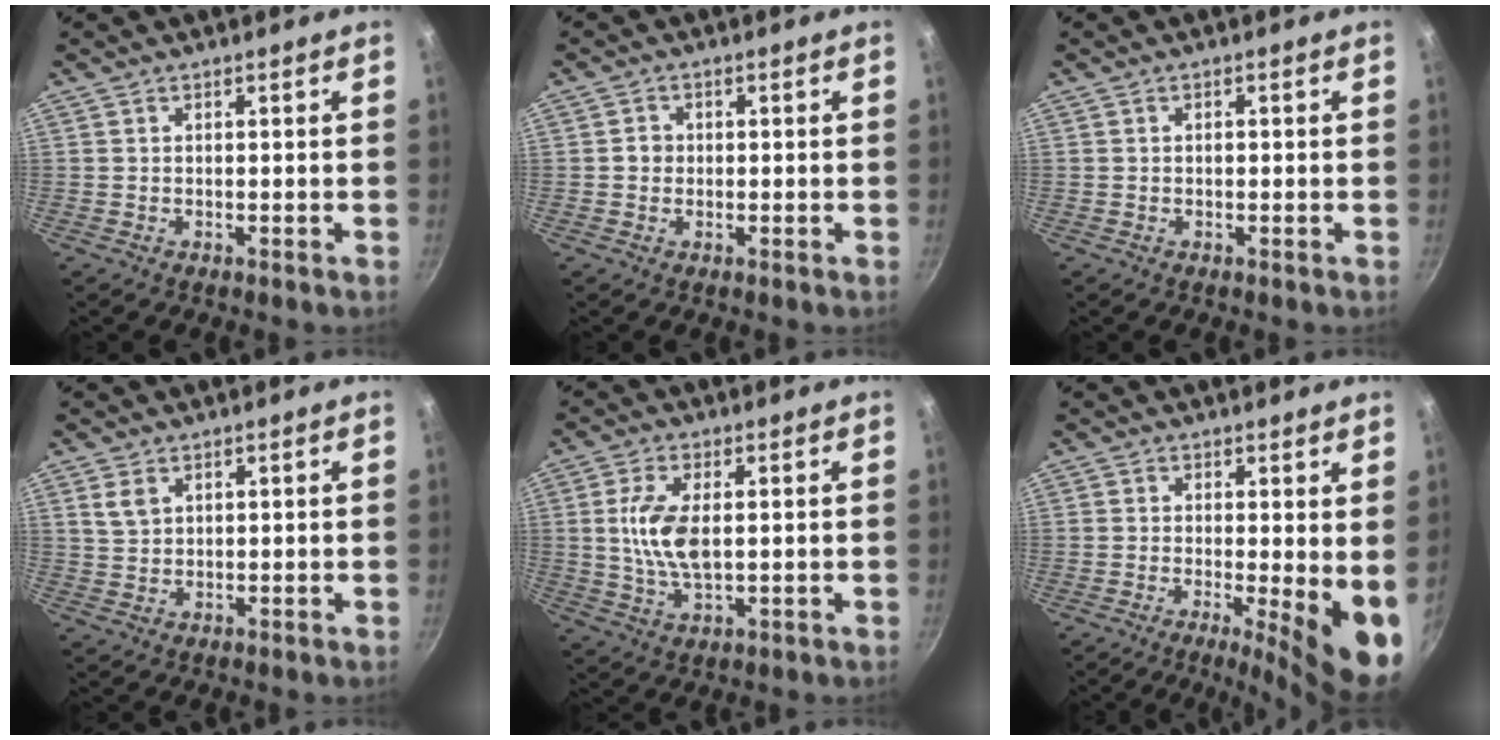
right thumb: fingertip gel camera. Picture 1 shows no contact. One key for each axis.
{"total": 2.0, "fx": -0.1, "fy": 1.9, "fz": 0.7, "tx": -0.001, "ty": 0.006, "tz": -0.005}
{"total": 0.6, "fx": -0.1, "fy": 0.5, "fz": 0.4, "tx": -0.005, "ty": 0.004, "tz": -0.001}
{"total": 3.4, "fx": 1.6, "fy": 2.3, "fz": 1.9, "tx": -0.028, "ty": -0.002, "tz": 0.034}
{"total": 9.0, "fx": 0.8, "fy": 4.3, "fz": 7.8, "tx": -0.153, "ty": -0.002, "tz": 0.017}
{"total": 9.4, "fx": -0.9, "fy": 2.3, "fz": 9.0, "tx": -0.110, "ty": -0.016, "tz": -0.009}